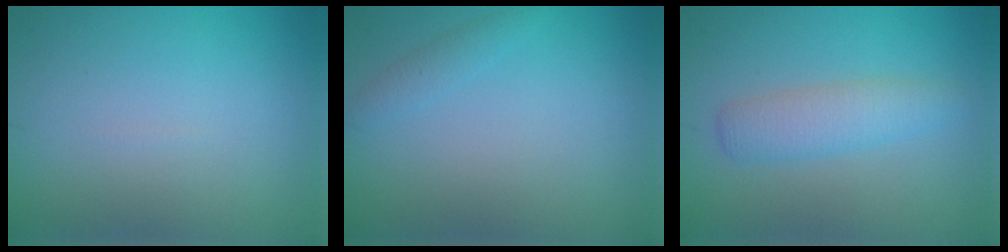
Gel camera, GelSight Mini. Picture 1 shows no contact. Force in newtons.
{"total": 1.1, "press": 1.1, "slide": 0.1}
{"total": 2.8, "press": 2.8, "slide": 0.1}